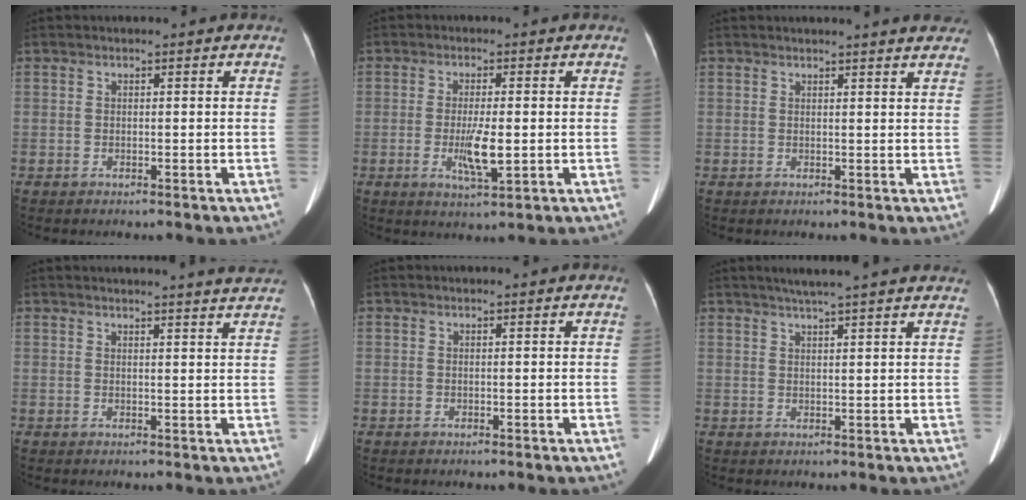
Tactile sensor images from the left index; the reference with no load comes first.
{"total": 5.2, "force": [-0.9, 0.9, 5.0], "torque": [-0.103, -0.013, -0.013]}
{"total": 8.1, "force": [7.6, 0.5, 3.0], "torque": [-0.032, 0.000, 0.064]}
{"total": 7.9, "force": [7.5, -0.7, 2.2], "torque": [-0.026, -0.011, 0.065]}
{"total": 0.0}
{"total": 10.9, "force": [9.2, -0.2, 5.8], "torque": [-0.085, 0.028, 0.106]}